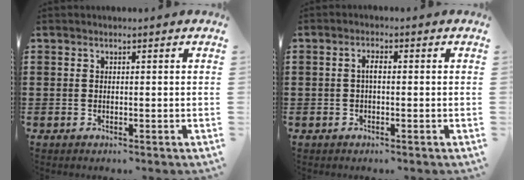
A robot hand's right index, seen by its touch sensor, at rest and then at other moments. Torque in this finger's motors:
{"motor_torque": [1.17, 0.96, 0.19, 0.05]}